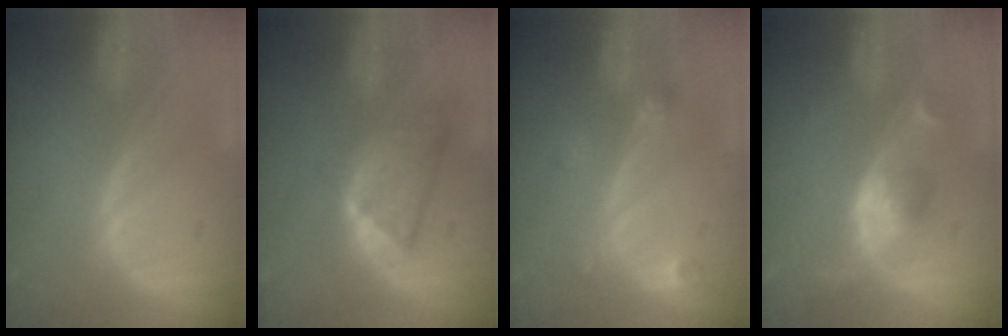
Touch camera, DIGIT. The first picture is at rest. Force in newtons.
{"total": 5.9, "press": 5.8, "slide": 1.1}
{"total": 2.7, "press": 2.6, "slide": 0.5}
{"total": 5.2, "press": 4.8, "slide": 2.0}